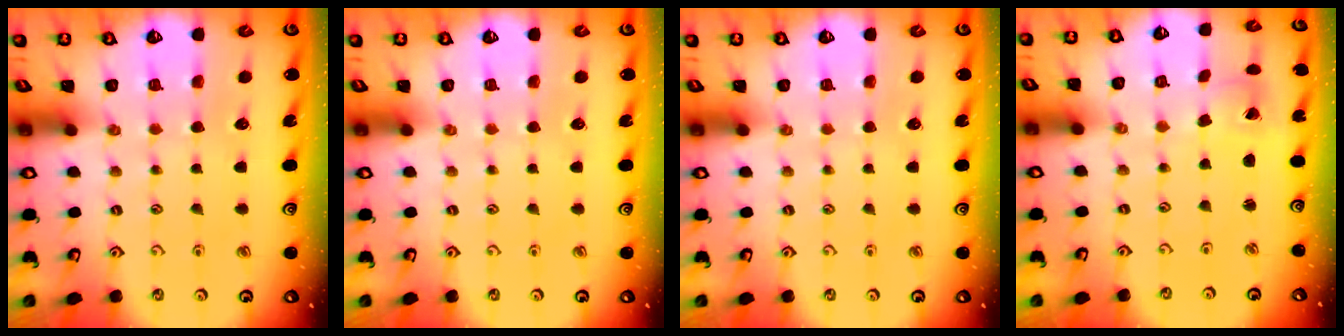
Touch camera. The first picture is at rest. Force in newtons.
{"total": 0.0}
{"total": 0.0}
{"total": 1.5, "press": 1.5, "slide": 0.1}